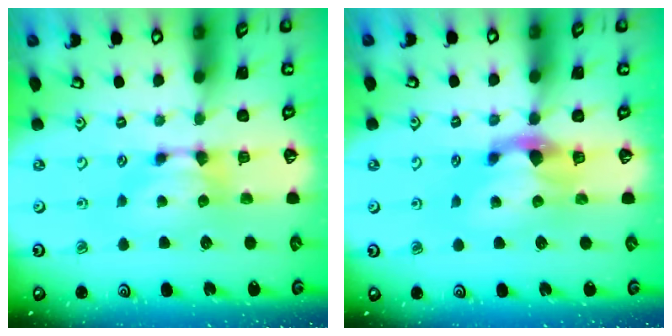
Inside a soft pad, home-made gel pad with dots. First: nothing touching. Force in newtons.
{"total": 1.9, "press": 1.3, "slide": 1.4}